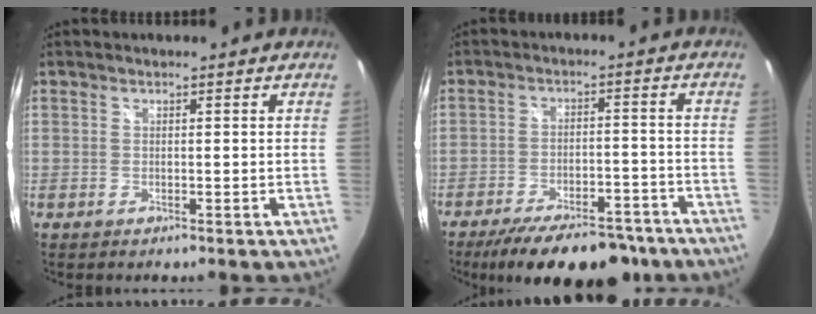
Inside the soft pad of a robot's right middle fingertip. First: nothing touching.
{"total": 18.0, "force": [-14.2, 6.3, 9.0], "torque": [-0.165, -0.019, -0.194]}